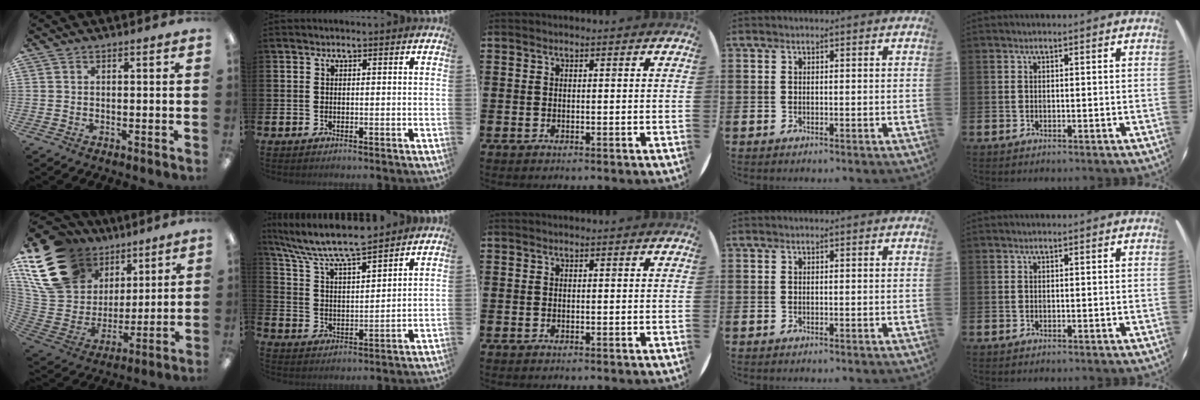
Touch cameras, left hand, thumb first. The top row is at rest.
{"thumb": {"total": 22.0, "force": [11.6, 15.4, 10.5], "torque": [-0.198, -0.050, 0.230]}, "index": {"total": 8.0, "force": [7.4, 0.9, 3.0], "torque": [-0.086, -0.049, 0.128]}}